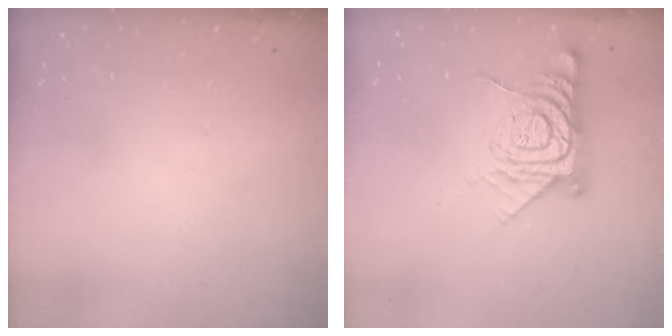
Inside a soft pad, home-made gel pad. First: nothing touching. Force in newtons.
{"total": 13.0, "press": 13.0, "slide": 1.0}